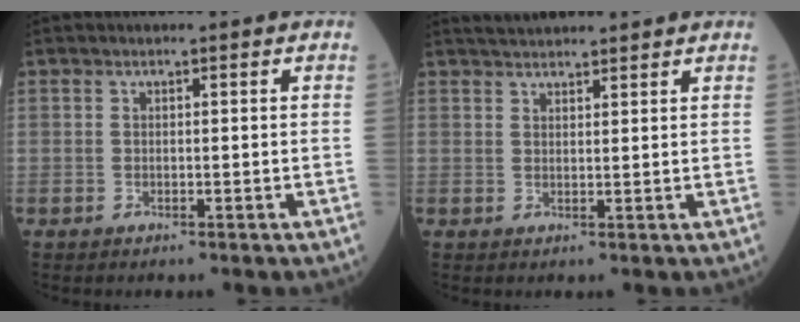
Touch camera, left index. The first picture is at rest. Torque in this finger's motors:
{"motor_torque": [0.00, -0.62, 0.09, 0.06]}